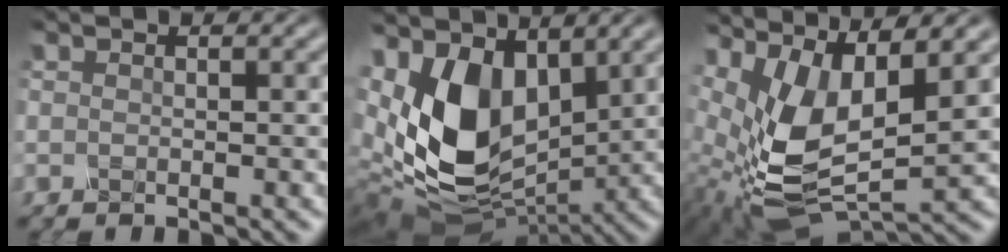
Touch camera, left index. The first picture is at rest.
{"total": 10.8, "force": [1.7, 6.6, 8.4], "torque": [-0.191, -0.023, 0.038]}
{"total": 8.6, "force": [2.9, 3.7, 7.3], "torque": [-0.175, -0.008, 0.070]}